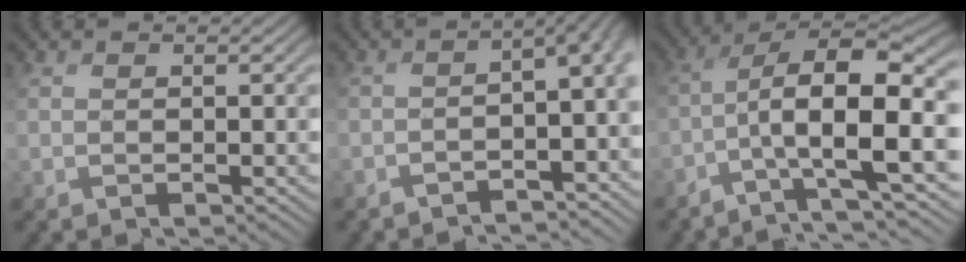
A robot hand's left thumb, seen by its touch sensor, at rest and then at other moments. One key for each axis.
{"total": 6.7, "fx": -2.7, "fy": 1.9, "fz": 5.8, "tx": -0.056, "ty": -0.008, "tz": -0.042}
{"total": 12.4, "fx": -3.5, "fy": 3.7, "fz": 11.2, "tx": -0.174, "ty": 0.002, "tz": -0.052}